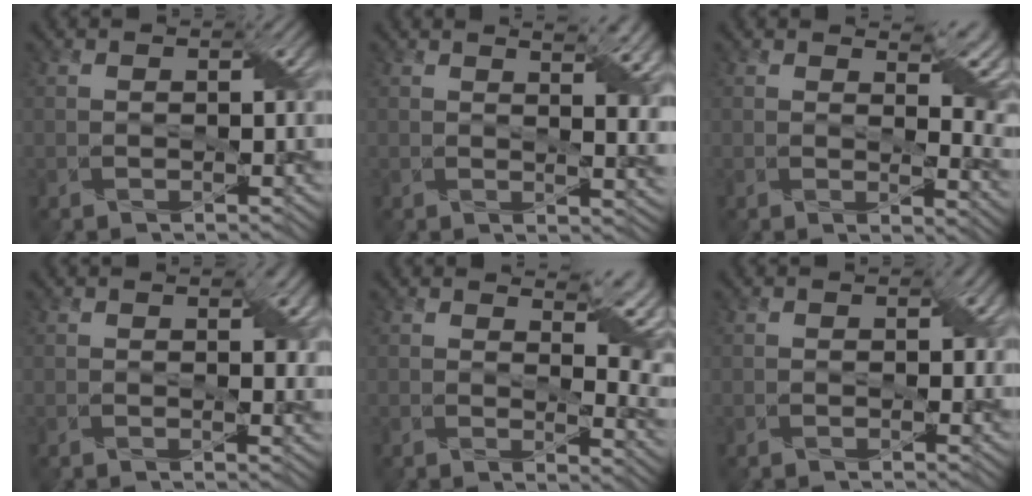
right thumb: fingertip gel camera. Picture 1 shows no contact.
{"total": 8.6, "force": [3.9, 3.5, 6.8], "torque": [-0.074, 0.023, 0.045]}
{"total": 6.1, "force": [3.3, 1.7, 4.8], "torque": [-0.069, 0.005, 0.057]}
{"total": 3.4, "force": [1.2, 1.5, 2.8], "torque": [-0.040, -0.006, 0.026]}
{"total": 6.7, "force": [3.8, 1.7, 5.3], "torque": [-0.077, 0.007, 0.070]}
{"total": 1.1, "force": [0.1, 0.8, 0.7], "torque": [-0.009, -0.002, 0.004]}